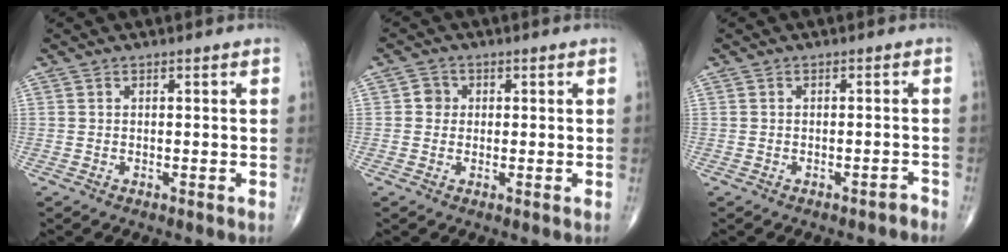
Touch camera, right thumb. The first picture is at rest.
{"total": 2.4, "force": [0.2, 2.2, 0.7], "torque": [0.003, 0.005, -0.002]}
{"total": 1.2, "force": [-1.1, 0.3, 0.4], "torque": [-0.006, 0.014, -0.013]}